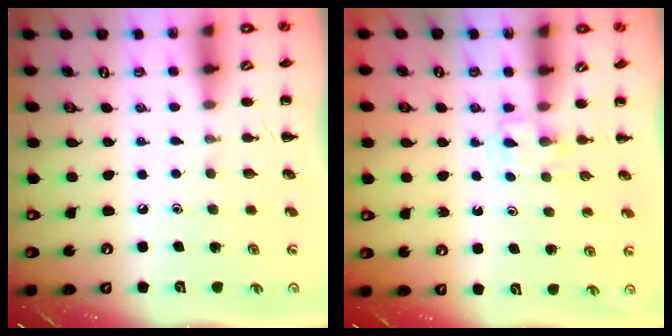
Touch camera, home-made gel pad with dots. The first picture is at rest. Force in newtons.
{"total": 2.8, "press": 2.6, "slide": 1.1}